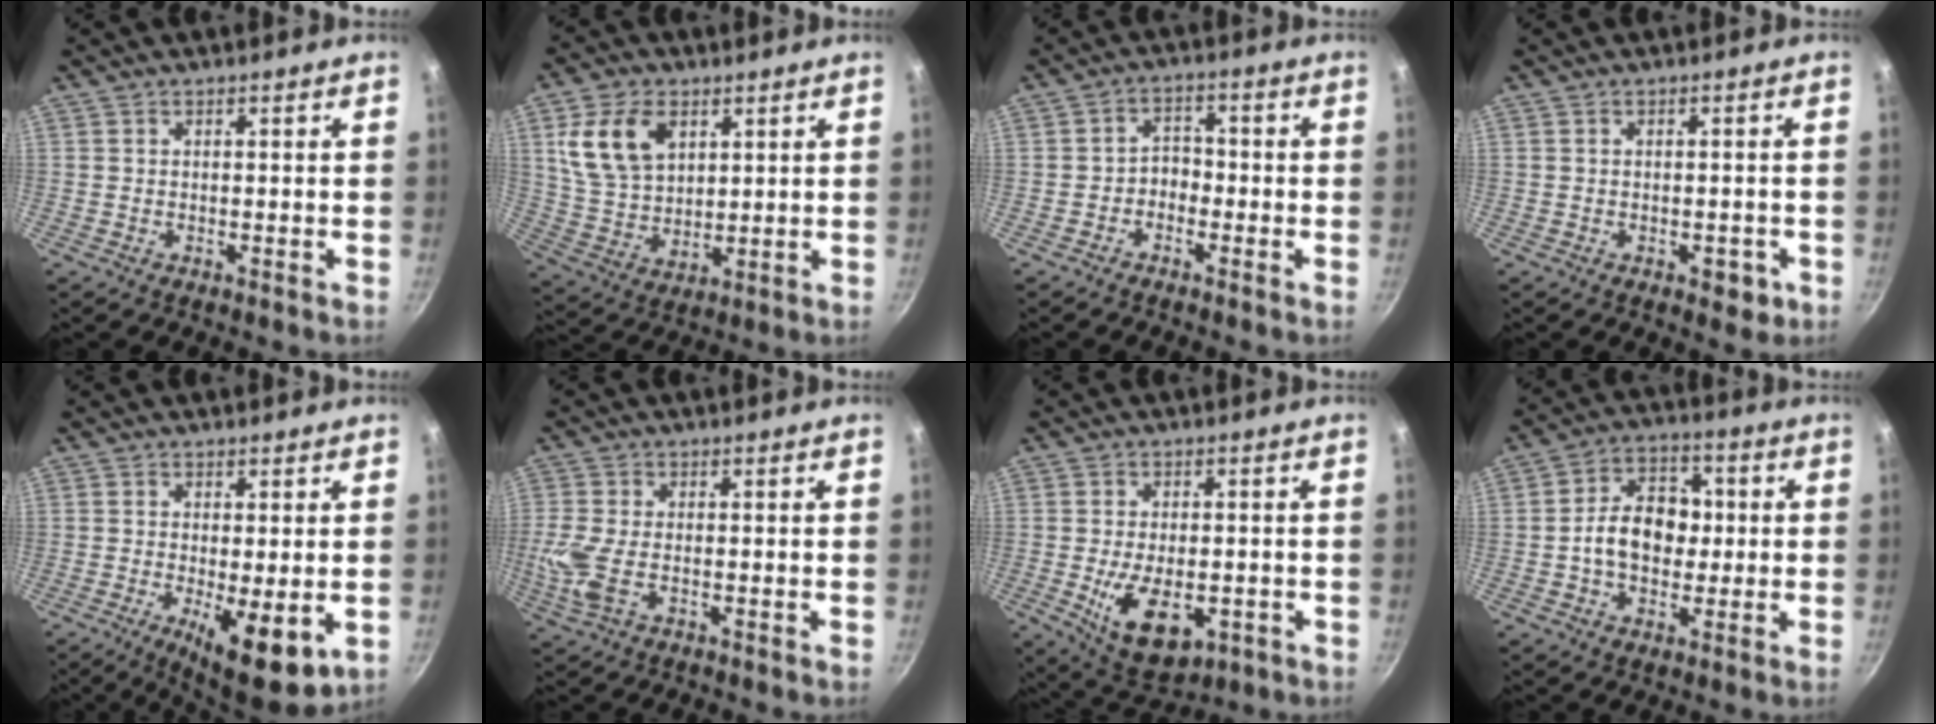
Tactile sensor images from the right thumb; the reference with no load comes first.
{"total": 13.2, "force": [5.1, 8.5, 8.8], "torque": [-0.149, -0.017, 0.108]}
{"total": 3.6, "force": [-1.6, 2.7, 1.7], "torque": [-0.004, 0.024, -0.037]}
{"total": 3.2, "force": [-1.4, 1.8, 2.3], "torque": [-0.014, 0.006, -0.013]}
{"total": 11.0, "force": [-3.0, 3.8, 9.9], "torque": [-0.145, -0.023, -0.033]}
{"total": 6.9, "force": [-1.5, 3.9, 5.5], "torque": [-0.149, -0.001, -0.030]}
{"total": 11.5, "force": [-3.2, 6.5, 9.0], "torque": [-0.133, -0.001, -0.034]}
{"total": 11.3, "force": [-0.3, 8.2, 7.8], "torque": [-0.102, 0.024, -0.013]}